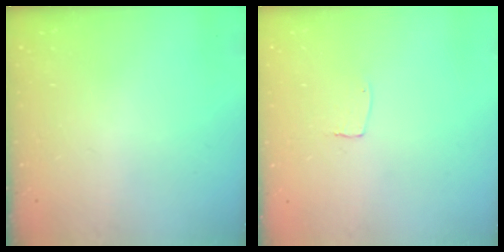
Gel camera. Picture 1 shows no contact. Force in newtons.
{"total": 3.1, "press": 3.1, "slide": 0.2}